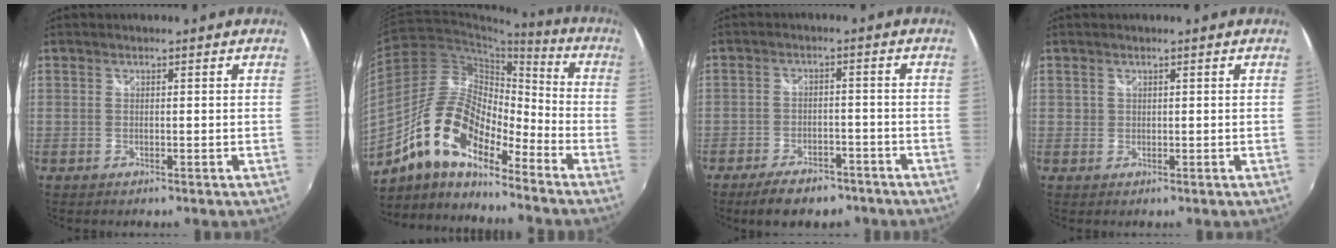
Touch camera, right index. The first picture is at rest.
{"total": 15.8, "force": [-10.8, 5.6, 10.1], "torque": [-0.186, 0.002, -0.217]}
{"total": 9.5, "force": [-7.3, 4.1, 4.5], "torque": [-0.106, 0.001, -0.107]}
{"total": 0.8, "force": [0.1, 0.8, 0.1], "torque": [0.000, 0.000, 0.000]}